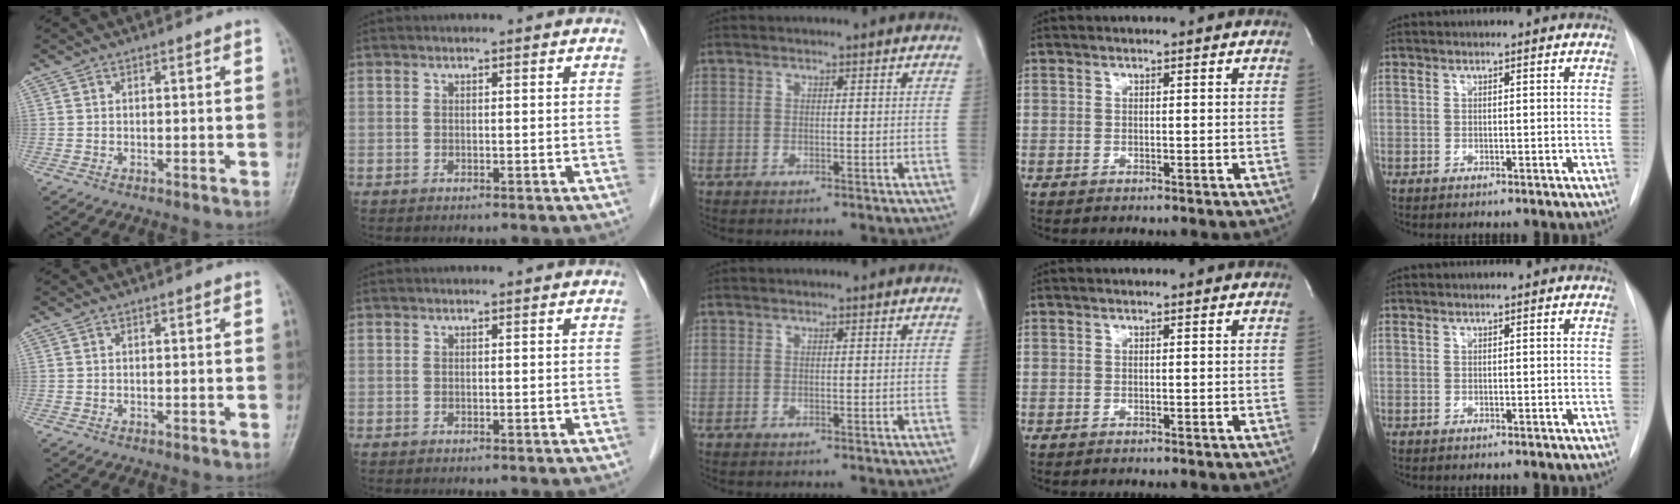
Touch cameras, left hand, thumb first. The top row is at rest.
{}